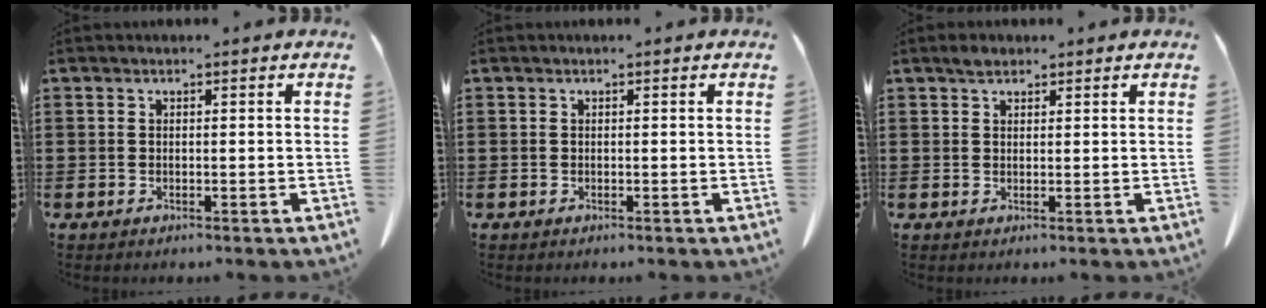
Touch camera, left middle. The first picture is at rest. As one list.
[{"total": 0.0}, {"total": 1.6, "force": [1.3, 0.8, 0.6], "torque": [-0.007, -0.001, 0.023]}]